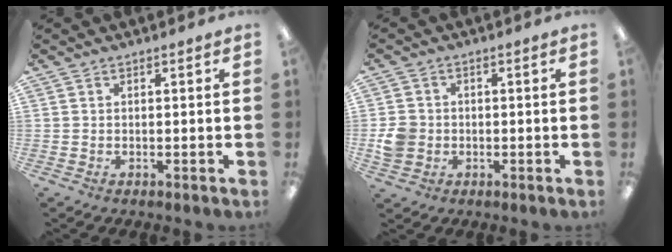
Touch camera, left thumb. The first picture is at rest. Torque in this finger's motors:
{"motor_torque": [0.02, 0.15, -0.02, -0.04, 0.03]}